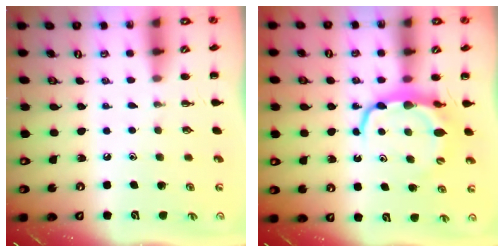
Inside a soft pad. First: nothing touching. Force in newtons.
{"total": 7.4, "press": 7.3, "slide": 0.9}